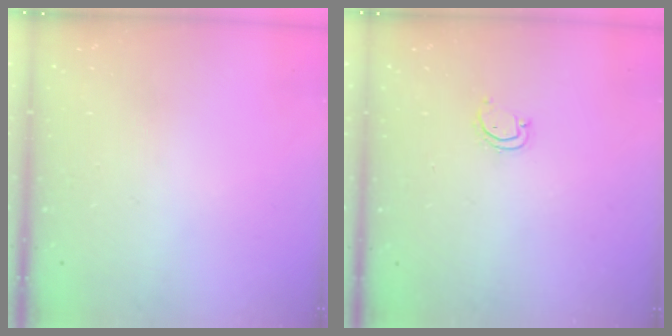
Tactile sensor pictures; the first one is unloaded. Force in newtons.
{"total": 3.3, "press": 3.3, "slide": 0.2}